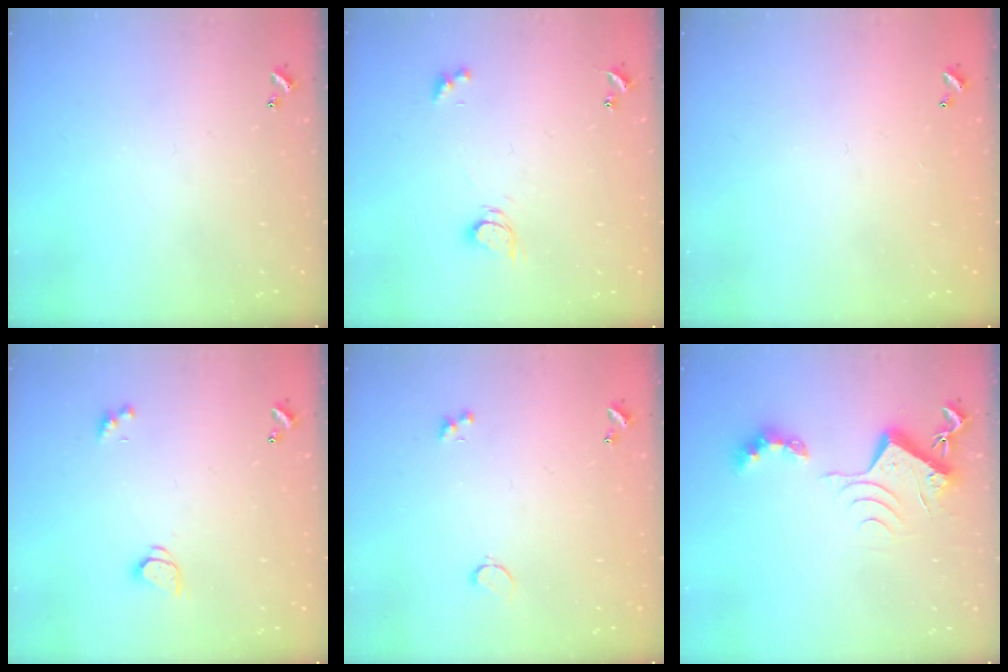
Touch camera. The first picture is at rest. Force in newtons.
{"total": 2.5, "press": 2.5, "slide": 0.4}
{"total": 3.0, "press": 3.0, "slide": 0.1}
{"total": 1.6, "press": 1.5, "slide": 0.5}
{"total": 1.5, "press": 1.4, "slide": 0.7}
{"total": 8.8, "press": 8.8, "slide": 1.0}